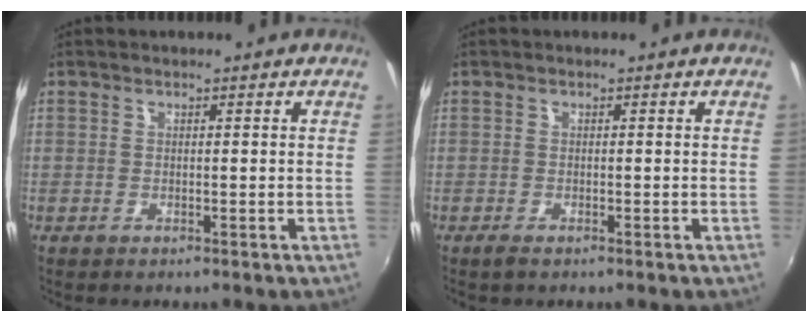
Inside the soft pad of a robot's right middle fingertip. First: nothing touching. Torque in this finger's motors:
{"motor_torque": [0.25, -0.31, 0.03, 0.02]}